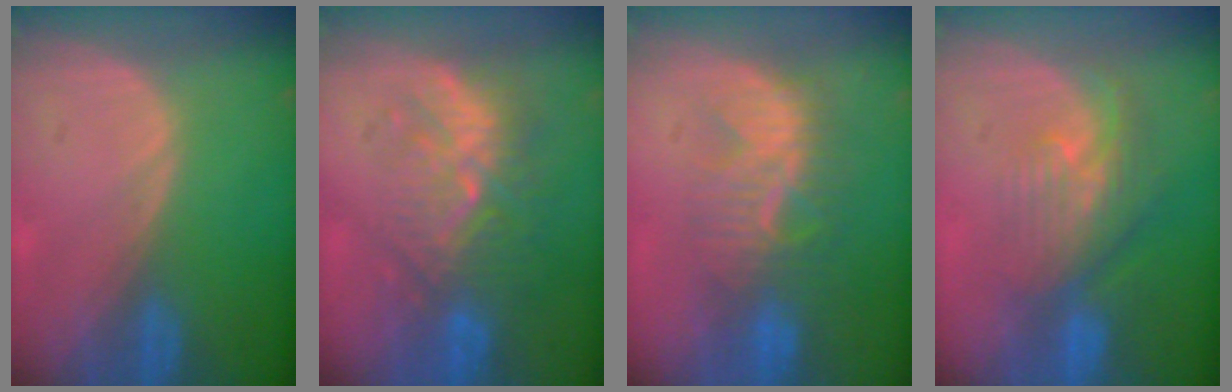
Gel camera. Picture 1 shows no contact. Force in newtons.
{"total": 9.2, "press": 8.8, "slide": 2.6}
{"total": 8.3, "press": 8.0, "slide": 2.4}
{"total": 8.0, "press": 7.2, "slide": 3.6}